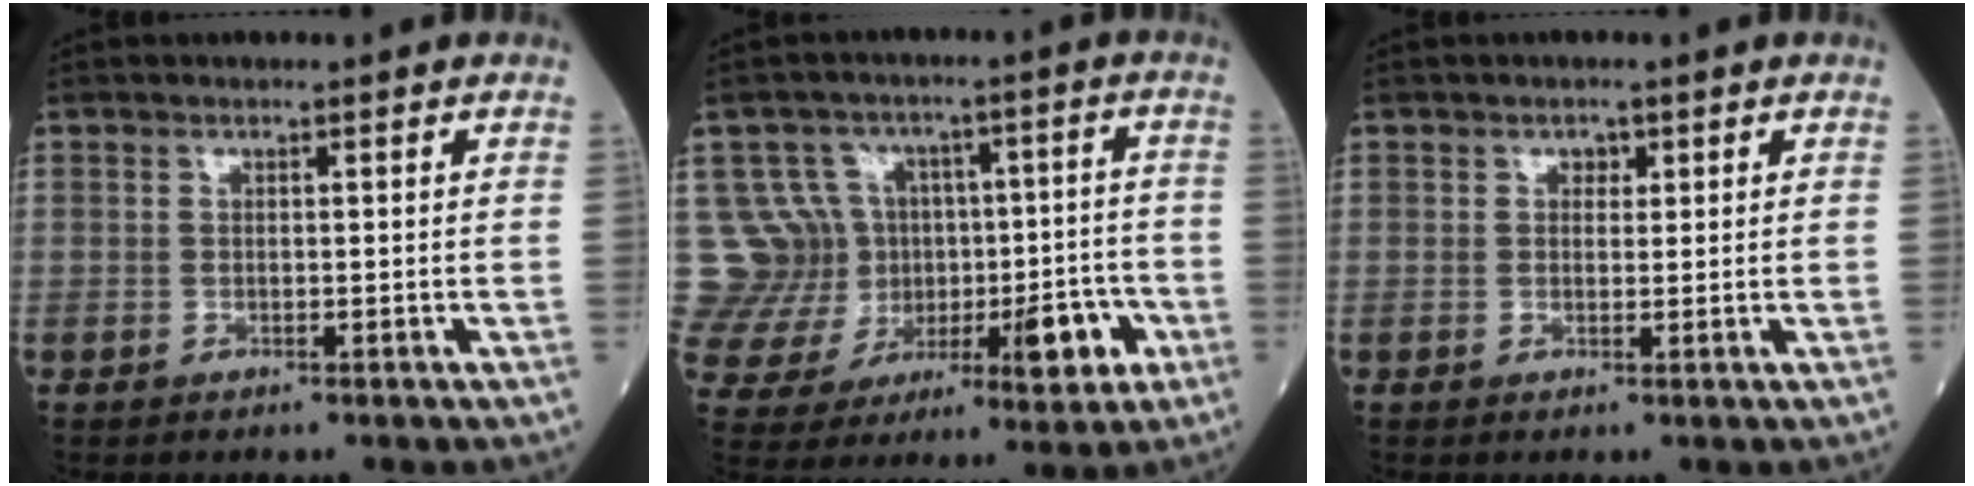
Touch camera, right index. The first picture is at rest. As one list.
[{"total": 13.6, "force": [-0.6, 11.6, 7.2], "torque": [-0.129, 0.063, 0.024]}, {"total": 1.3, "force": [0.7, 1.0, 0.5], "torque": [-0.003, 0.000, 0.010]}]